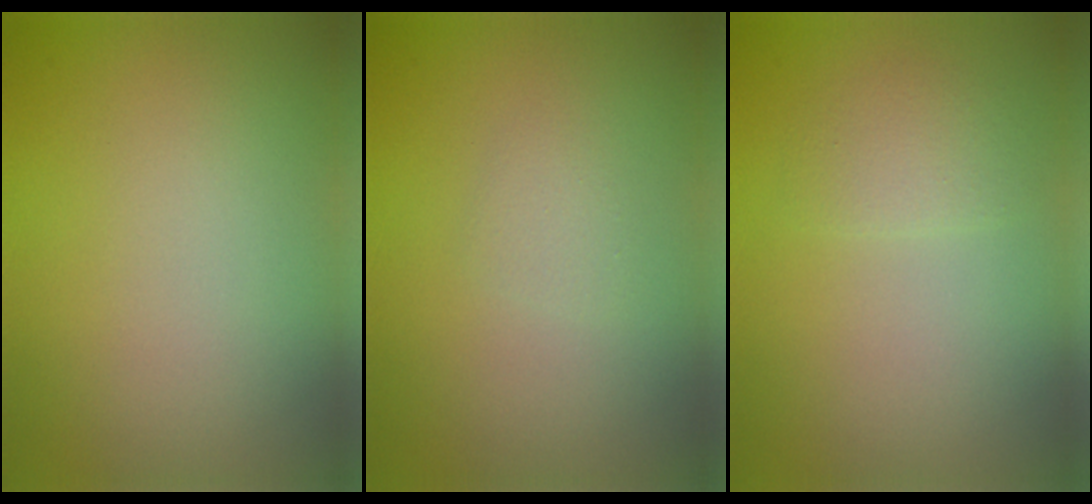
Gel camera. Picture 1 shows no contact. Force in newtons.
{"total": 0.9, "press": 0.9, "slide": 0.0}
{"total": 1.5, "press": 1.5, "slide": 0.1}